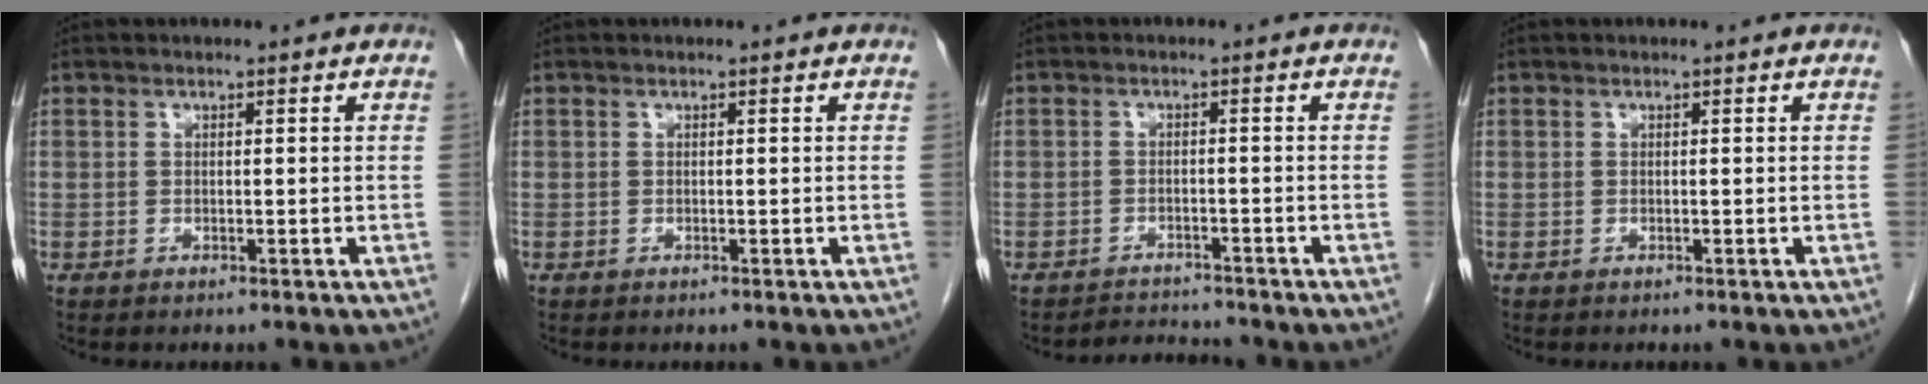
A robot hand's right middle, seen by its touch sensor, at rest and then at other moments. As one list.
[{"total": 0.0}, {"total": 2.8, "force": [-2.7, -0.1, -0.9], "torque": [0.015, -0.009, -0.040]}, {"total": 0.0}]